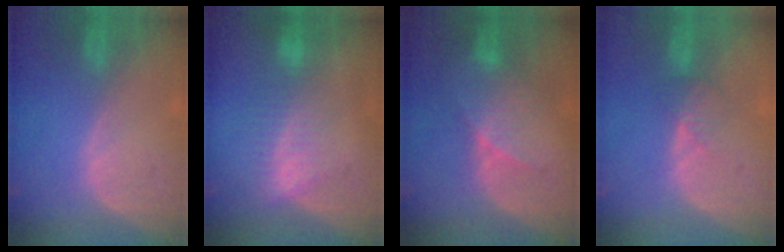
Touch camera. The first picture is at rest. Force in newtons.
{"total": 7.1, "press": 6.3, "slide": 3.4}
{"total": 4.9, "press": 4.7, "slide": 1.3}
{"total": 2.4, "press": 2.4, "slide": 0.1}